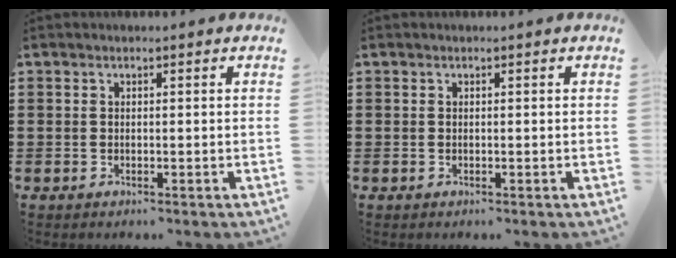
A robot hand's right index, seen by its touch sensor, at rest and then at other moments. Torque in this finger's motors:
{"motor_torque": [-0.02, 0.20, 0.03, -0.01]}